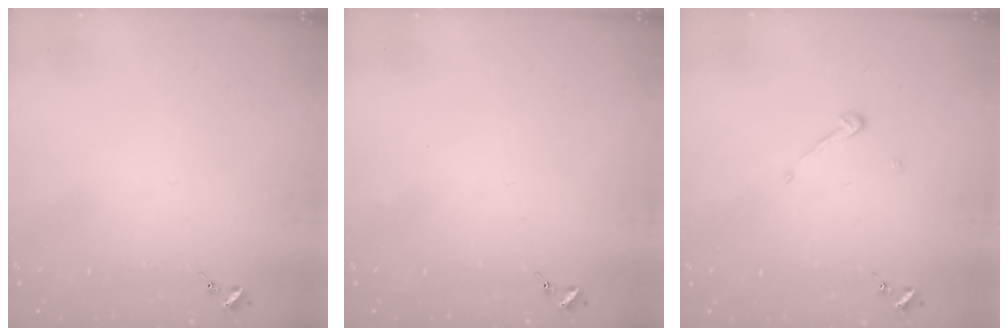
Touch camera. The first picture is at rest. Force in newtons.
{"total": 0.0}
{"total": 3.9, "press": 3.9, "slide": 0.3}